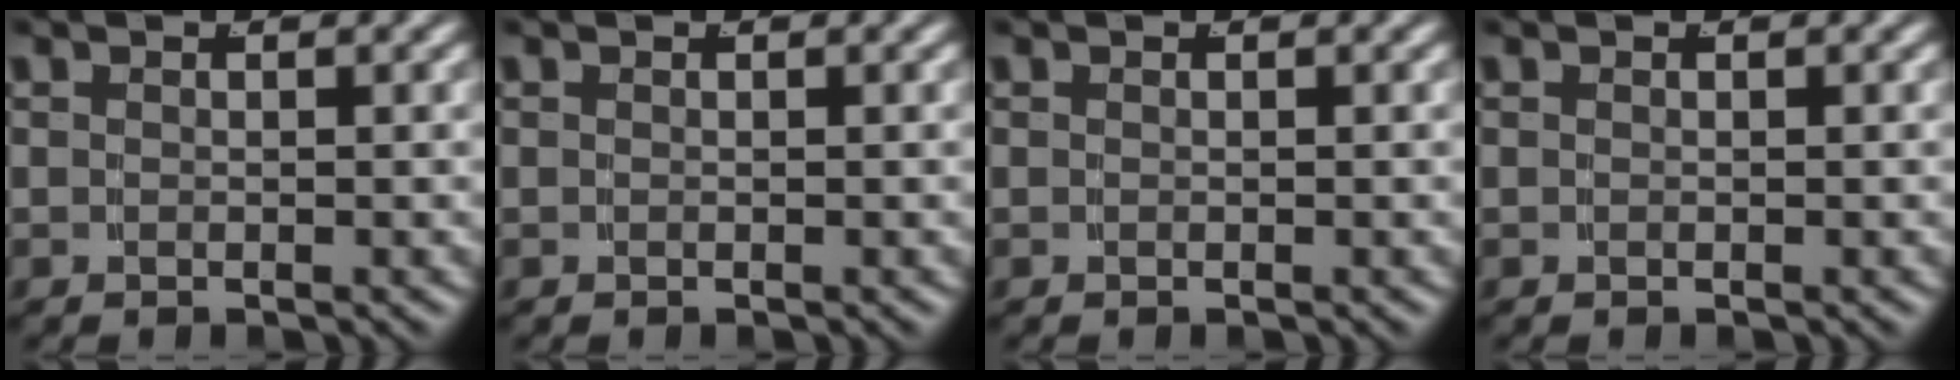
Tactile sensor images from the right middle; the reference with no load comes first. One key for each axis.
{"total": 0.0}
{"total": 0.0}
{"total": 0.0}